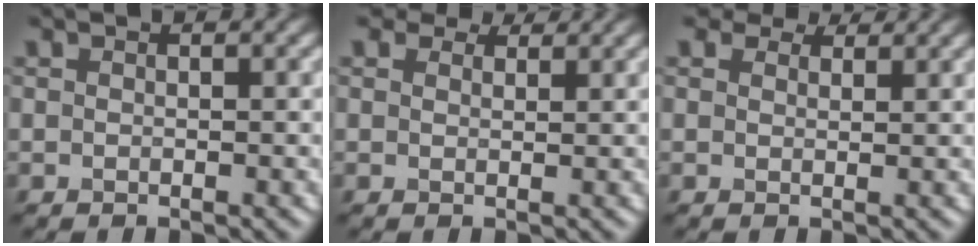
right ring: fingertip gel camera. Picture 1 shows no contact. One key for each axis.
{"total": 2.8, "fx": 2.3, "fy": 1.2, "fz": 0.9, "tx": -0.017, "ty": -0.005, "tz": 0.031}
{"total": 3.2, "fx": 2.7, "fy": 1.4, "fz": 1.0, "tx": -0.022, "ty": -0.006, "tz": 0.040}